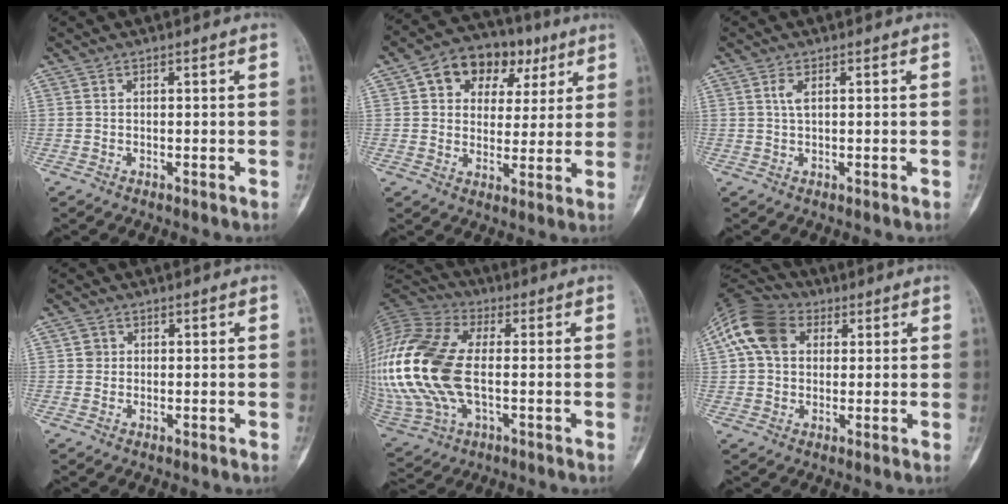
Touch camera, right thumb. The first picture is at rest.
{"total": 13.6, "force": [5.5, 10.0, 7.5], "torque": [-0.062, 0.009, 0.082]}
{"total": 2.0, "force": [0.4, 0.7, 1.9], "torque": [-0.038, 0.002, 0.010]}
{"total": 1.6, "force": [0.2, 1.5, 0.3], "torque": [0.006, 0.005, 0.002]}
{"total": 26.4, "force": [-0.7, 14.8, 21.8], "torque": [-0.532, 0.004, -0.006]}
{"total": 11.5, "force": [3.6, 8.0, 7.4], "torque": [-0.142, 0.019, 0.057]}